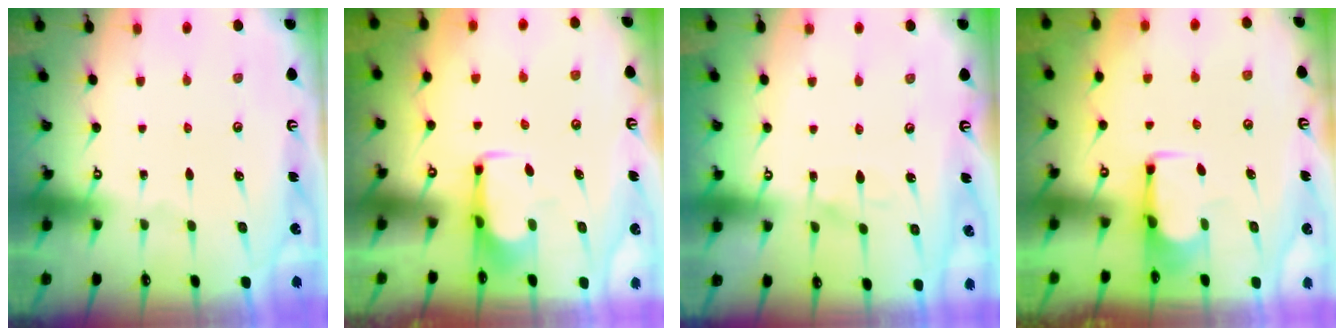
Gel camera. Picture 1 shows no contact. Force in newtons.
{"total": 1.5, "press": 1.4, "slide": 0.5}
{"total": 5.7, "press": 5.6, "slide": 0.5}
{"total": 1.8, "press": 1.5, "slide": 0.9}